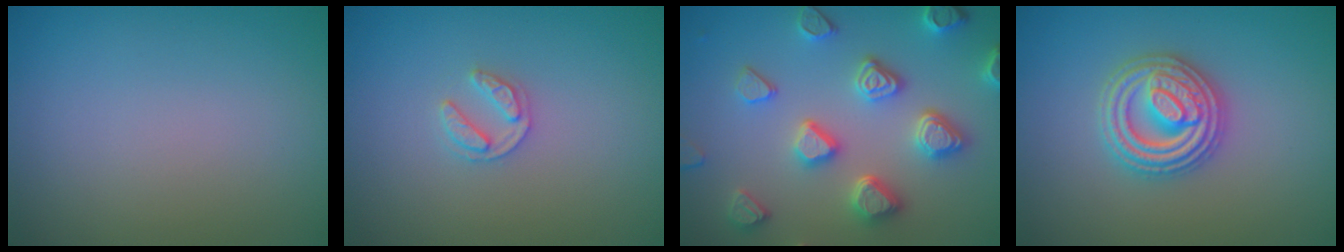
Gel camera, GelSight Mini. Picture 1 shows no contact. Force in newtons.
{"total": 1.8, "press": 1.8, "slide": 0.3}
{"total": 5.1, "press": 4.9, "slide": 1.7}
{"total": 4.8, "press": 4.7, "slide": 0.7}